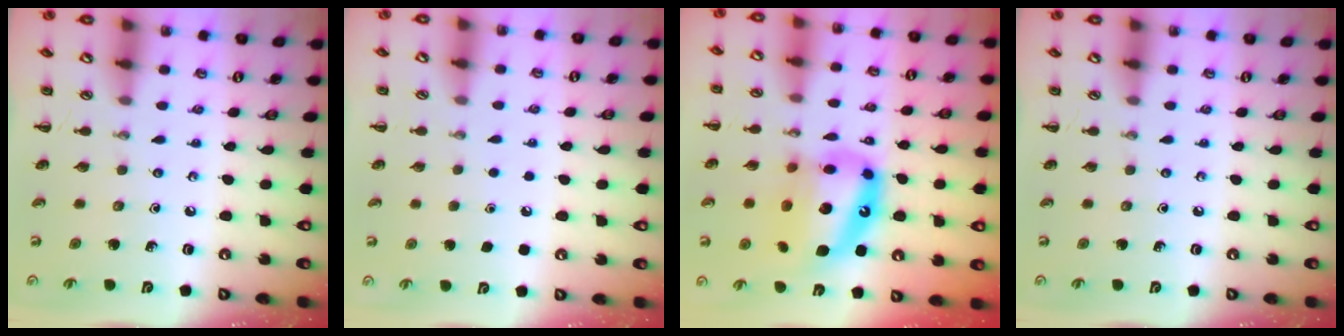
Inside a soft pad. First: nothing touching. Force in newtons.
{"total": 1.8, "press": 1.7, "slide": 0.1}
{"total": 16.8, "press": 16.3, "slide": 4.2}
{"total": 0.0}